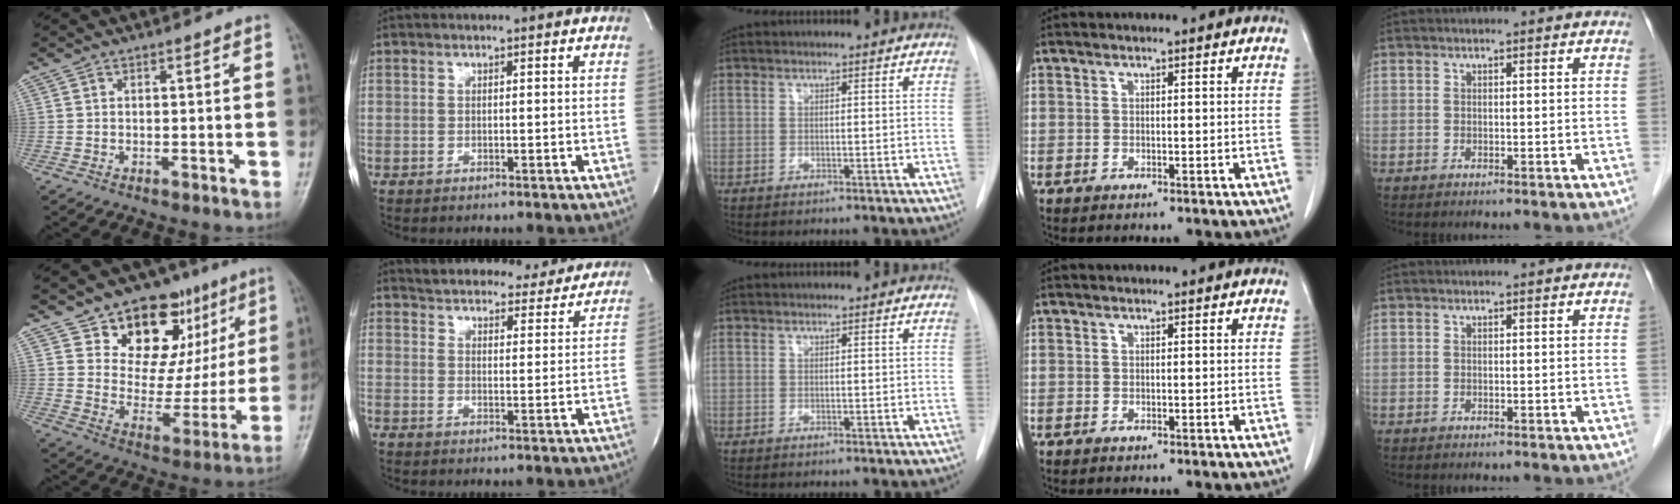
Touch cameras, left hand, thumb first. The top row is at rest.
{"thumb": {"total": 19.5, "force": [10.1, 12.3, 11.2], "torque": [-0.091, -0.032, 0.159]}, "index": {"total": 15.4, "force": [14.6, 3.8, 2.9], "torque": [-0.030, -0.006, 0.180]}}